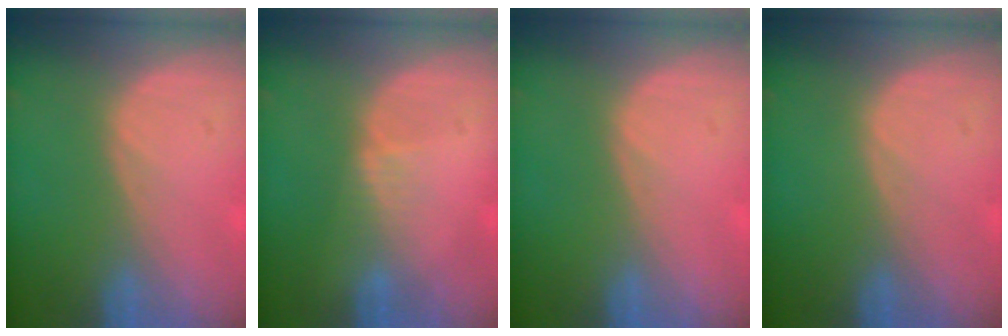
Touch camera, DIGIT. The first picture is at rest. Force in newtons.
{"total": 1.3, "press": 1.3, "slide": 0.2}
{"total": 0.0}
{"total": 0.0}